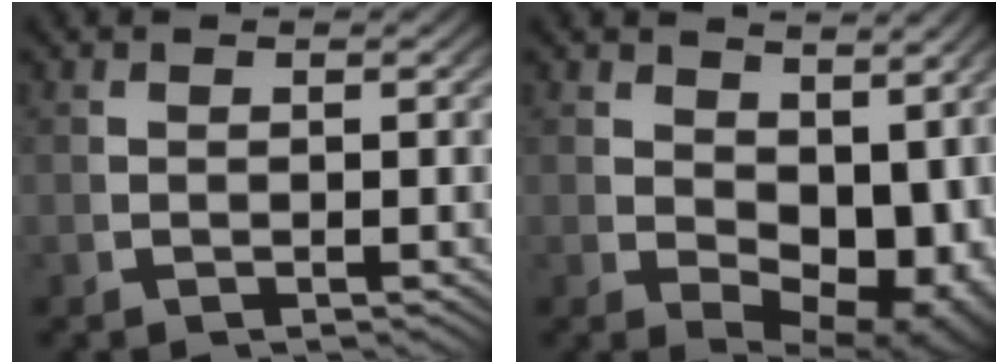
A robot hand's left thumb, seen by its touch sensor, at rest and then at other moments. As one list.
[{"total": 7.5, "force": [0.5, 4.5, 5.9], "torque": [-0.093, -0.039, 0.034]}]